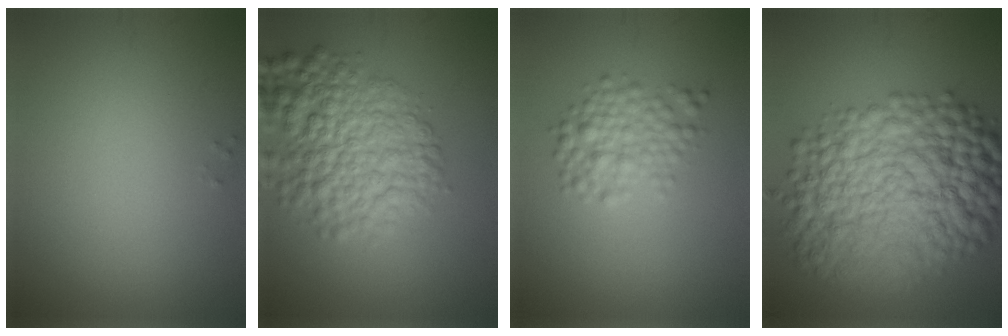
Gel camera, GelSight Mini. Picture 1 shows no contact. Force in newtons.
{"total": 7.7, "press": 7.7, "slide": 0.2}
{"total": 3.4, "press": 3.4, "slide": 0.1}
{"total": 13.9, "press": 13.9, "slide": 0.0}